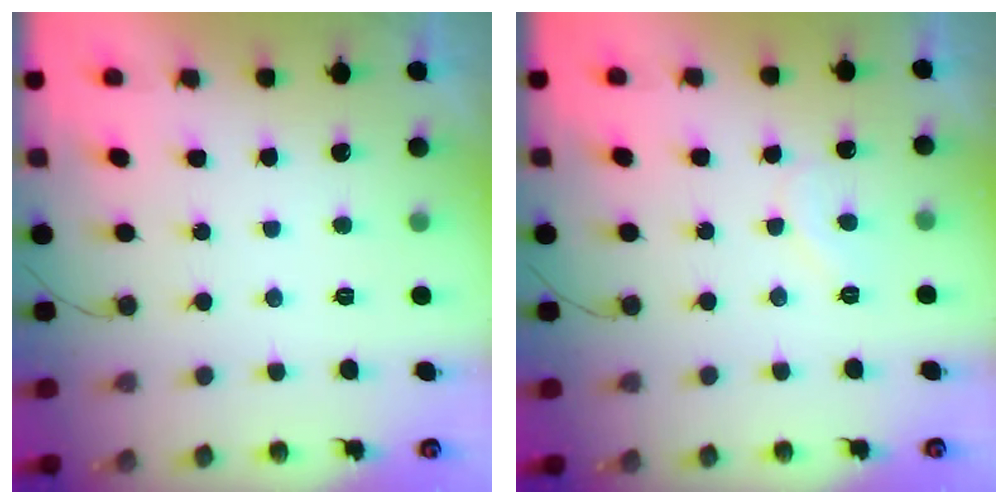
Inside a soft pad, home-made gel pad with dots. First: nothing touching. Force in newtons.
{"total": 6.3, "press": 6.3, "slide": 0.6}